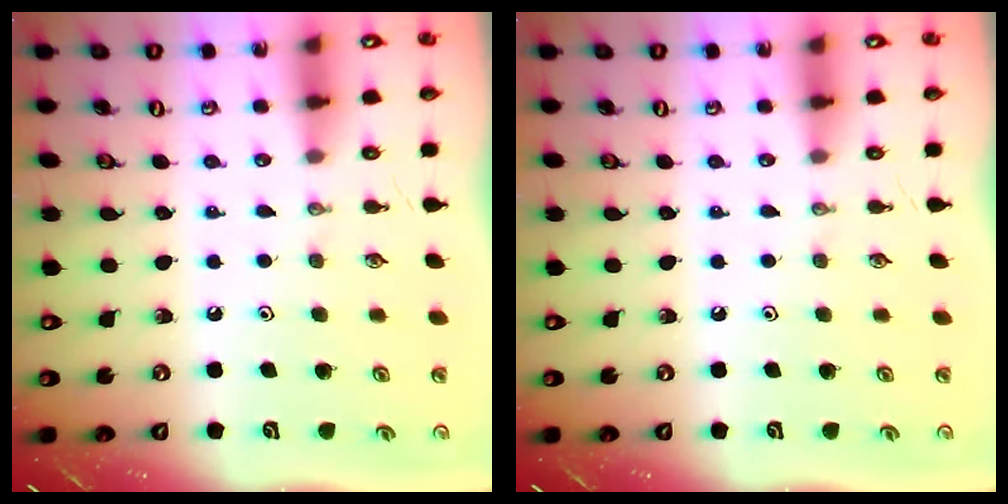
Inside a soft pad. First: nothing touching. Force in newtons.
{"total": 0.0}